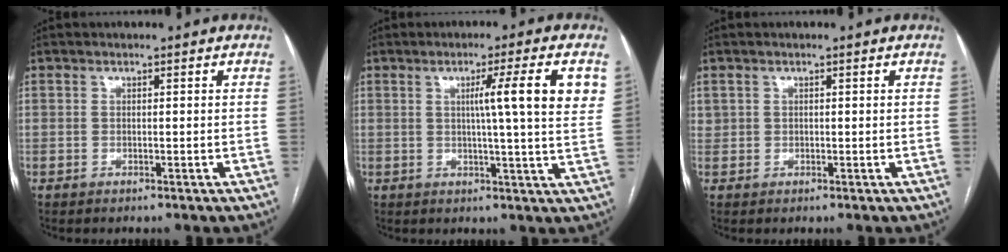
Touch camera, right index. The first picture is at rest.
{"total": 9.6, "force": [2.8, -1.1, 9.1], "torque": [-0.124, 0.000, 0.033]}
{"total": 1.0, "force": [0.5, 0.9, 0.1], "torque": [0.010, 0.006, 0.006]}